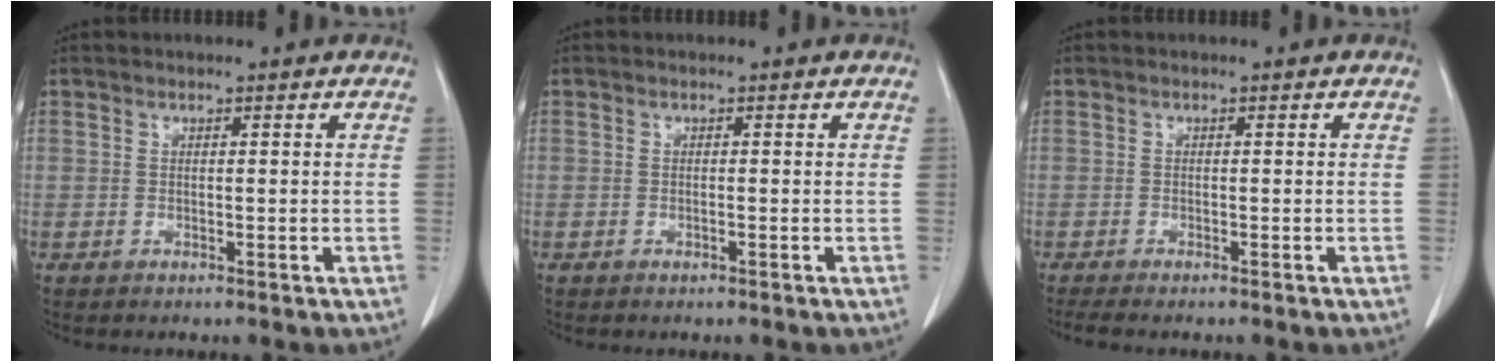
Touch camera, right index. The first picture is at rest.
{"total": 0.5, "force": [-0.2, 0.1, 0.4], "torque": [-0.008, 0.000, -0.002]}
{"total": 3.0, "force": [-2.5, 0.1, 1.6], "torque": [-0.023, -0.007, -0.038]}